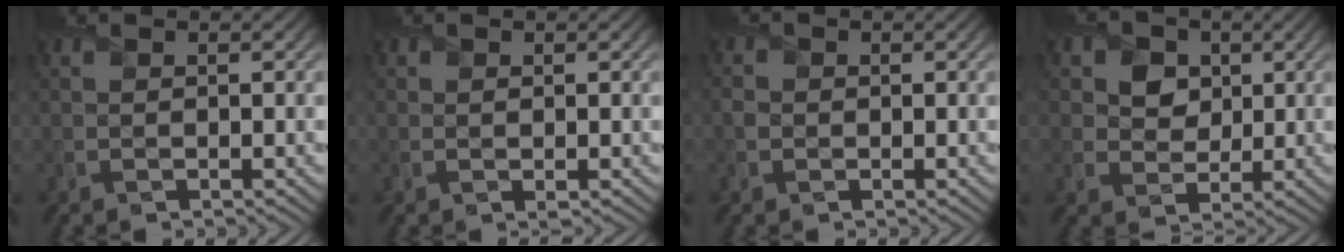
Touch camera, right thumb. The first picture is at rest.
{"total": 0.7, "force": [0.0, 0.5, 0.5], "torque": [-0.007, -0.006, -0.001]}
{"total": 1.3, "force": [-0.2, 1.3, 0.3], "torque": [-0.005, -0.006, -0.011]}
{"total": 5.8, "force": [1.9, 4.9, 2.6], "torque": [-0.075, -0.008, 0.023]}